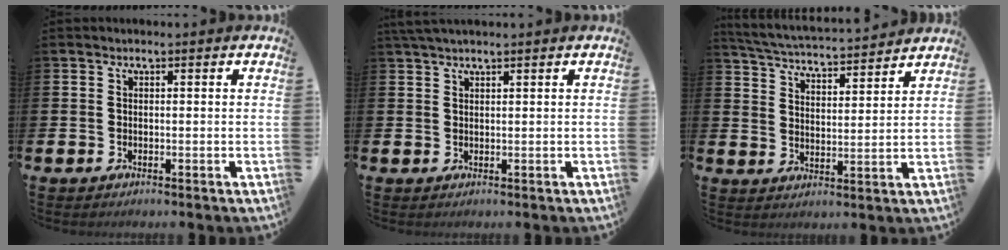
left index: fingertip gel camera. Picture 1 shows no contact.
{"total": 1.8, "force": [1.6, 0.0, 0.8], "torque": [-0.018, 0.004, 0.030]}
{"total": 4.6, "force": [4.6, 0.2, 0.4], "torque": [-0.027, -0.041, 0.077]}